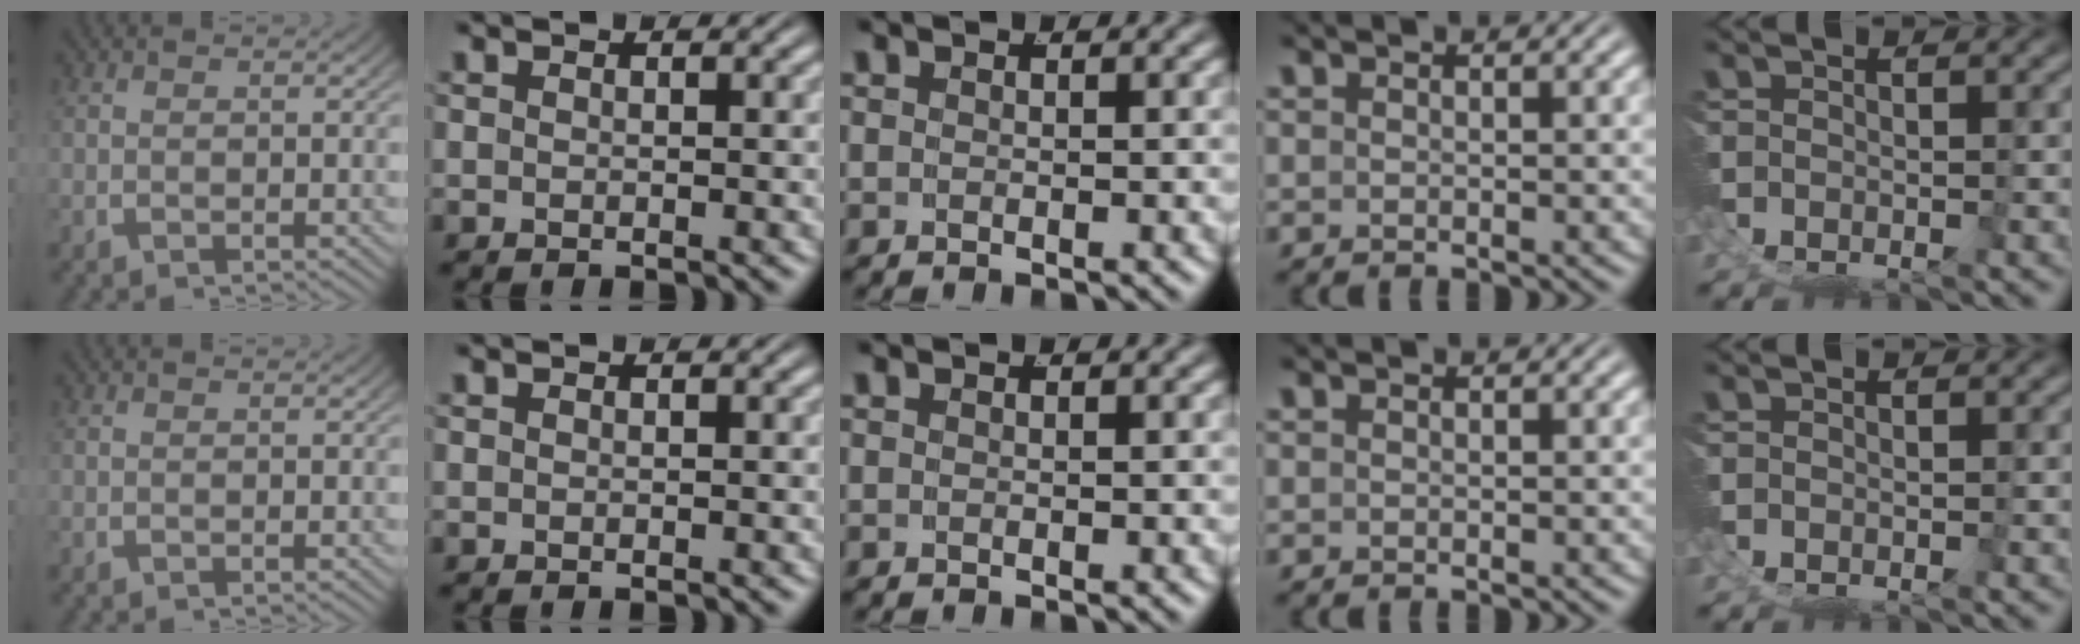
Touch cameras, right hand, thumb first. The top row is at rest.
{"middle": {"total": 1.2, "force": [-0.2, -1.1, -0.3], "torque": [0.016, -0.010, 0.008]}}